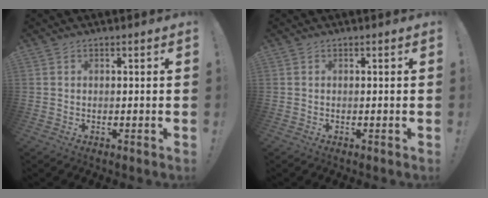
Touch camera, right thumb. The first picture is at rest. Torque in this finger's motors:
{"motor_torque": [0.00, 0.00, 0.00, 0.00, 0.00]}